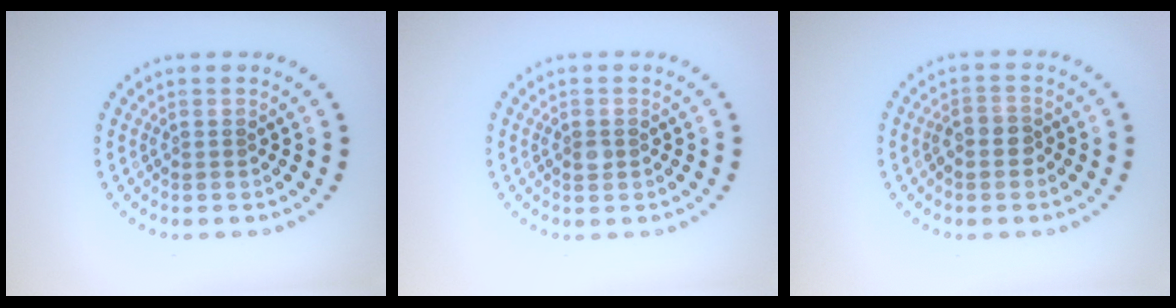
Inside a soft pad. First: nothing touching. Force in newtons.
{"total": 1.0, "press": 1.0, "slide": 0.2}
{"total": 1.9, "press": 1.8, "slide": 0.7}